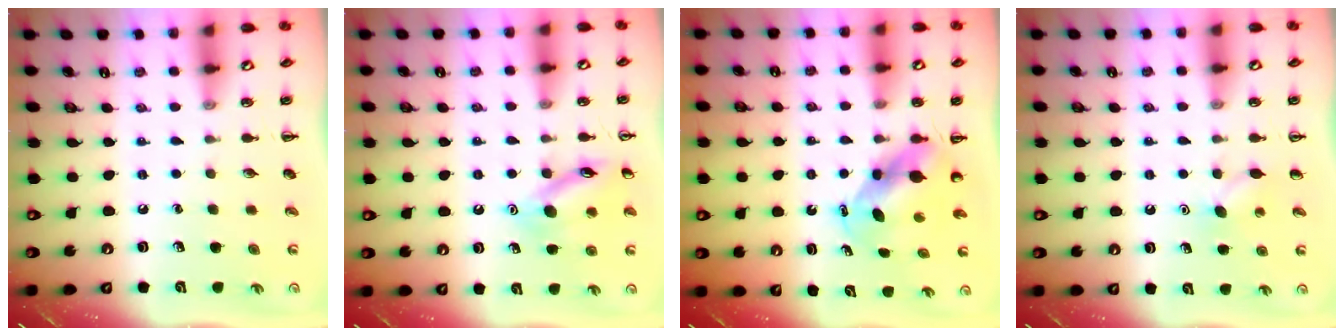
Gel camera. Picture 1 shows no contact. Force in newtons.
{"total": 12.5, "press": 12.5, "slide": 1.1}
{"total": 5.3, "press": 5.1, "slide": 1.4}
{"total": 4.6, "press": 4.5, "slide": 1.2}